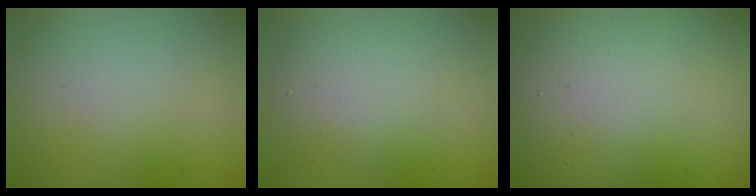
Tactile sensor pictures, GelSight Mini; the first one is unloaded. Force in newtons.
{"total": 3.7, "press": 3.7, "slide": 0.2}
{"total": 21.6, "press": 21.6, "slide": 1.1}